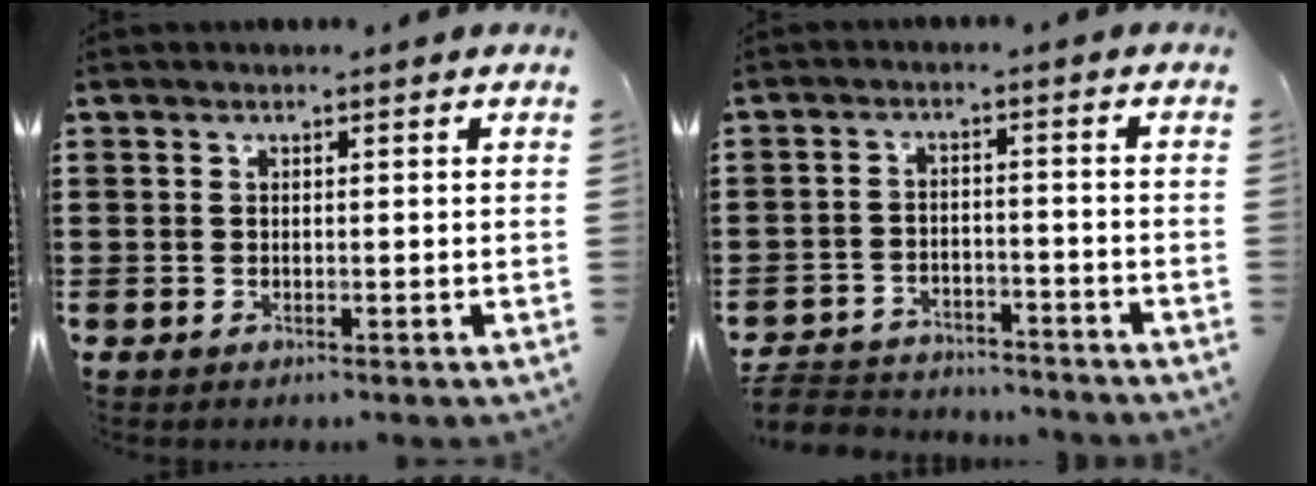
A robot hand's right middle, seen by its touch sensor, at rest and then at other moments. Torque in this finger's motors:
{"motor_torque": [1.34, -0.80, 0.02, 0.01]}